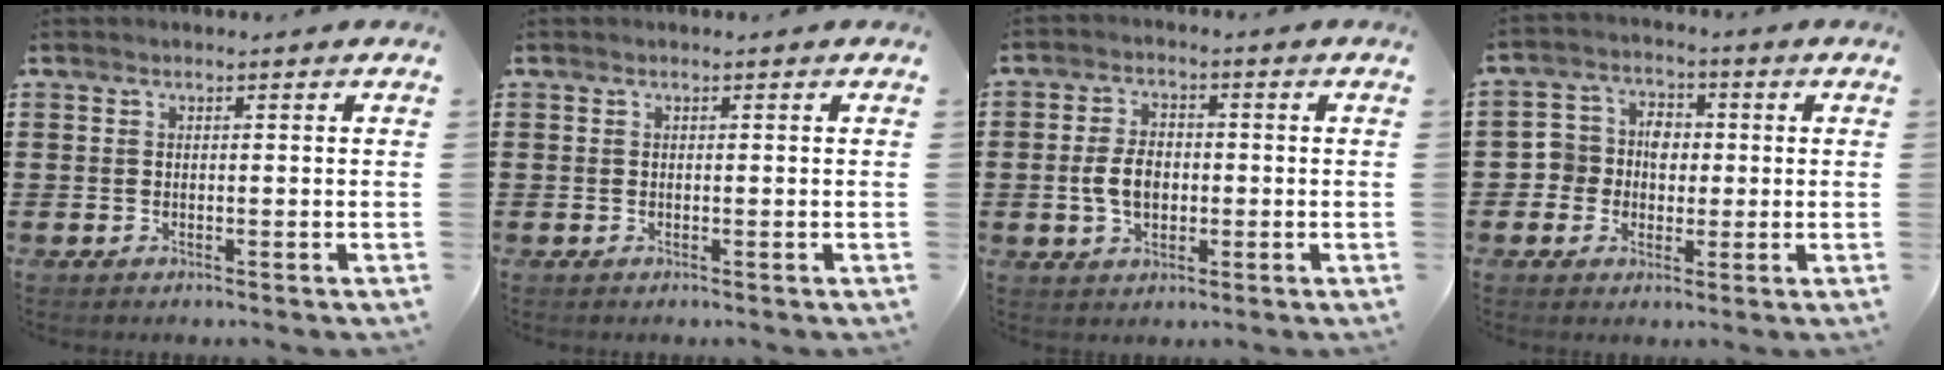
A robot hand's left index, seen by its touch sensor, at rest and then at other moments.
{"total": 0.0}
{"total": 5.6, "force": [-0.6, 3.4, 4.3], "torque": [-0.094, -0.001, -0.020]}
{"total": 5.1, "force": [-0.5, 4.8, 1.5], "torque": [-0.050, 0.016, -0.013]}